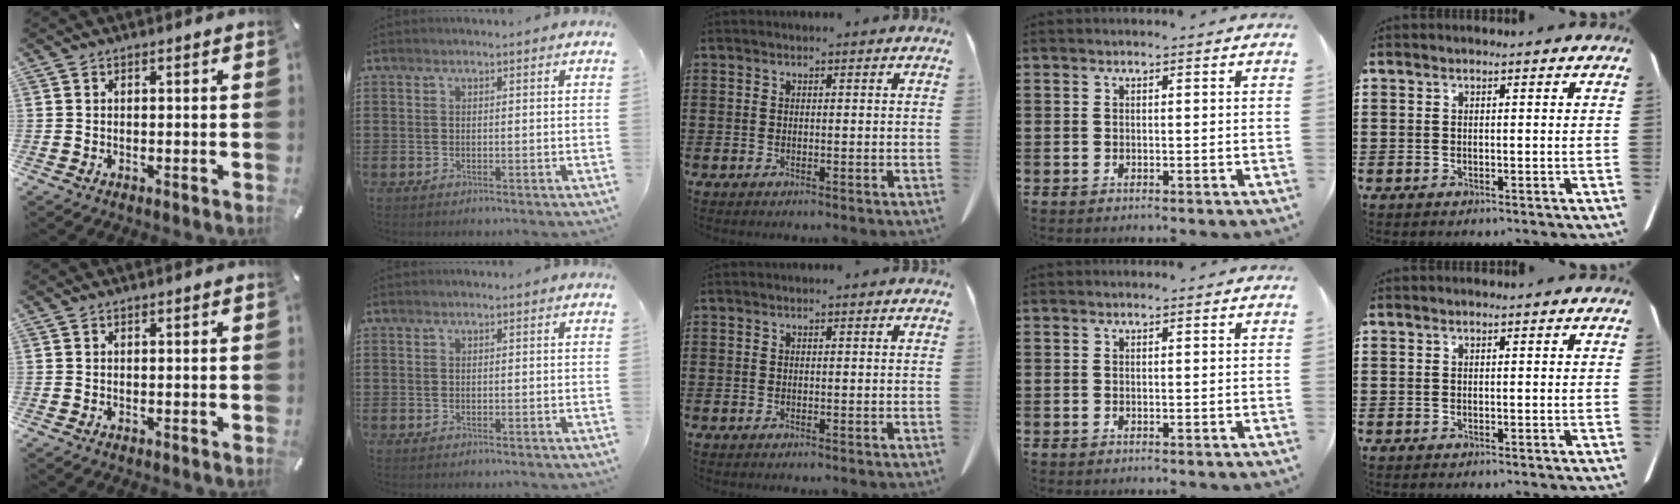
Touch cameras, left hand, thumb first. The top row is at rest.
{}